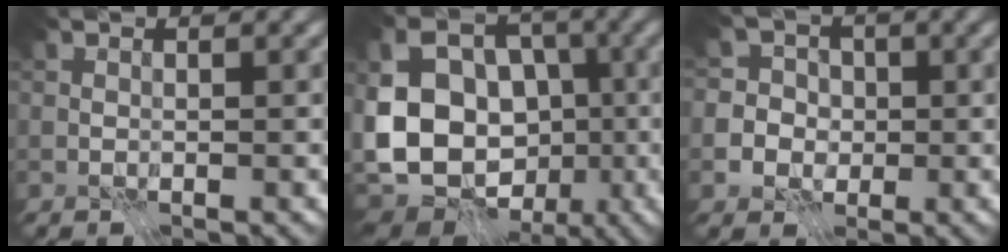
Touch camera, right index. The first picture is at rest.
{"total": 14.2, "force": [-3.7, 10.6, 8.7], "torque": [-0.138, 0.004, -0.060]}
{"total": 5.8, "force": [-0.1, 5.5, 1.7], "torque": [-0.016, 0.032, -0.027]}